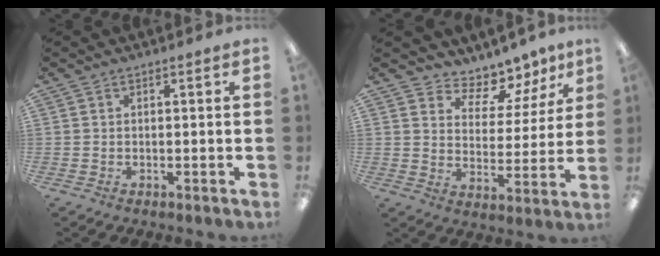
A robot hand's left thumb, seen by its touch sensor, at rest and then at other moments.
{"total": 8.2, "force": [7.1, 3.5, 1.7], "torque": [-0.033, -0.067, 0.127]}